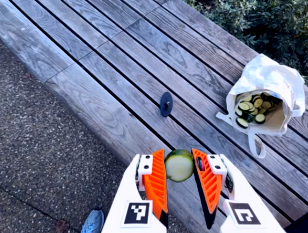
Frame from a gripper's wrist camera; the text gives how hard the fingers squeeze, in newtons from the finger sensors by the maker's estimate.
{"total": 9.0, "left": 9.8, "right": 8.2}